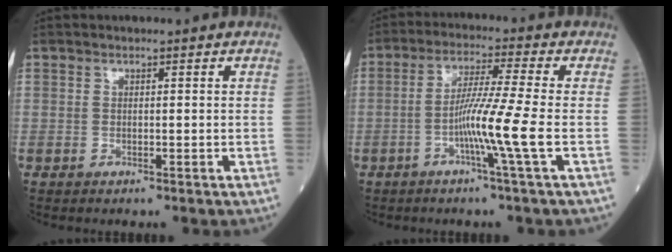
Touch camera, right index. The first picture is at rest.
{"total": 8.0, "force": [-2.4, -2.1, 7.4], "torque": [-0.138, -0.008, -0.050]}